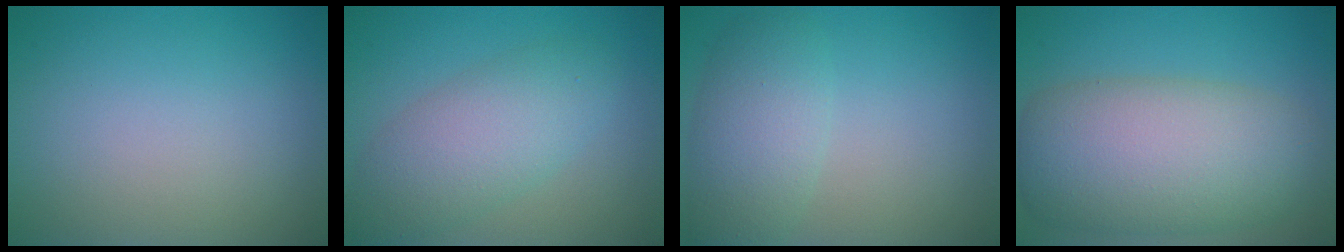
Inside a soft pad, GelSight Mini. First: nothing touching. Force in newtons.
{"total": 5.3, "press": 5.3, "slide": 0.2}
{"total": 4.4, "press": 4.4, "slide": 0.1}
{"total": 10.4, "press": 10.3, "slide": 0.5}